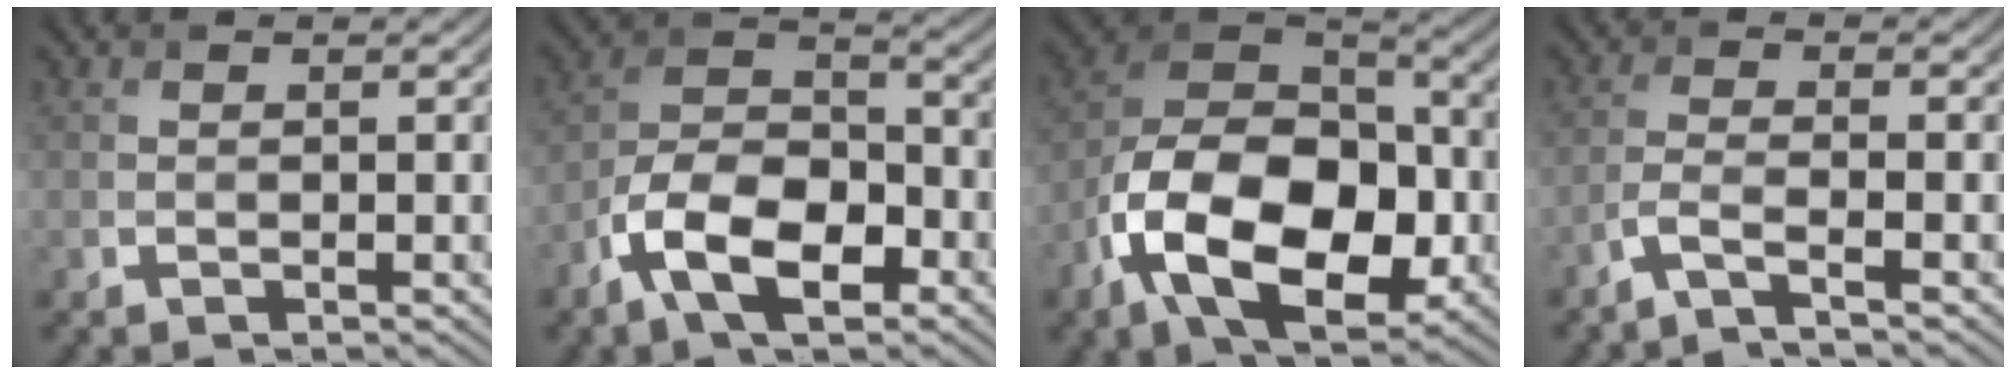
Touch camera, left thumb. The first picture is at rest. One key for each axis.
{"total": 11.0, "fx": -5.8, "fy": 5.6, "fz": 7.5, "tx": -0.147, "ty": 0.000, "tz": -0.125}
{"total": 16.0, "fx": -5.9, "fy": 9.9, "fz": 11.1, "tx": -0.206, "ty": -0.023, "tz": -0.119}
{"total": 3.0, "fx": -2.1, "fy": 0.4, "fz": 2.1, "tx": -0.037, "ty": 0.002, "tz": -0.061}